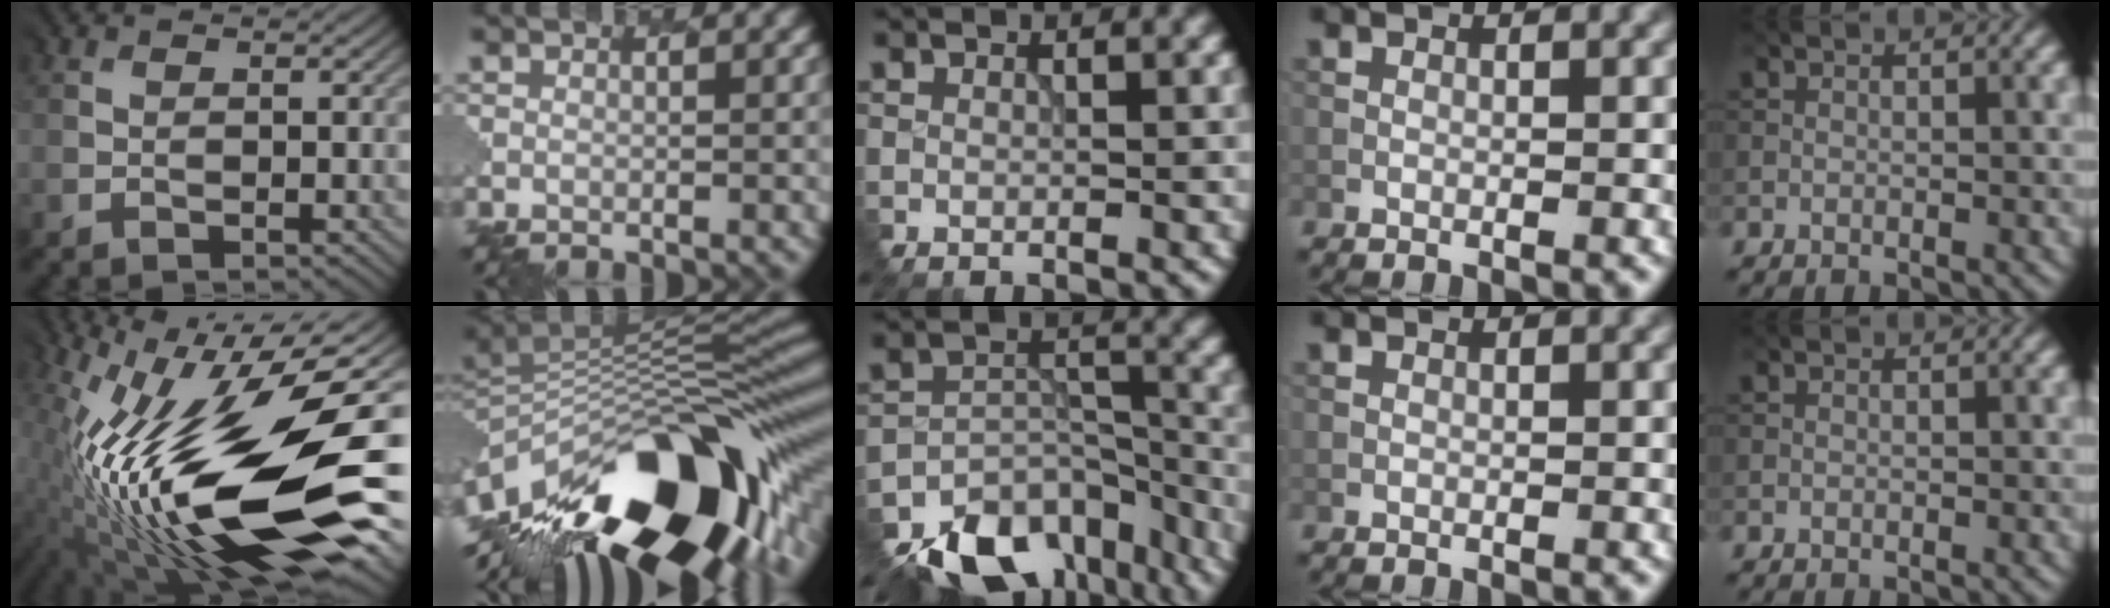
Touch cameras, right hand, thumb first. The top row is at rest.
{"thumb": {"total": 21.7, "force": [-4.6, 7.7, 19.8], "torque": [-0.382, -0.005, -0.092]}, "index": {"total": 16.4, "force": [-6.5, 7.2, 13.2], "torque": [-0.229, 0.003, -0.118]}, "middle": {"total": 11.8, "force": [-9.7, 5.1, 4.5], "torque": [-0.080, -0.005, -0.147]}}